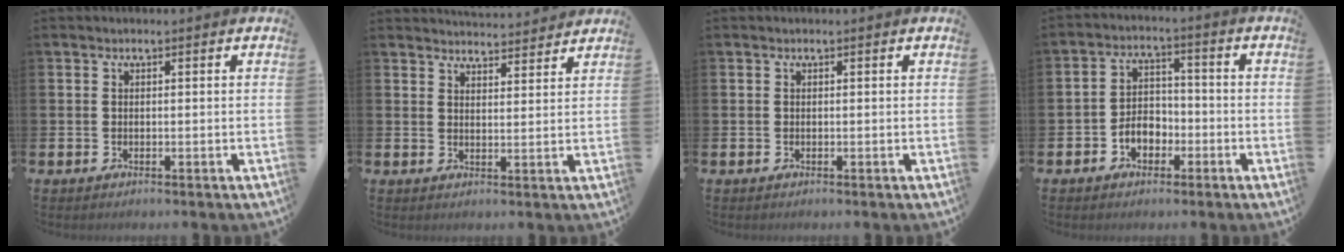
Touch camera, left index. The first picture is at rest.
{"total": 4.0, "force": [4.0, 0.3, -0.2], "torque": [-0.001, -0.025, 0.072]}
{"total": 0.0}
{"total": 4.0, "force": [-2.0, 3.0, 1.8], "torque": [-0.029, 0.004, -0.046]}